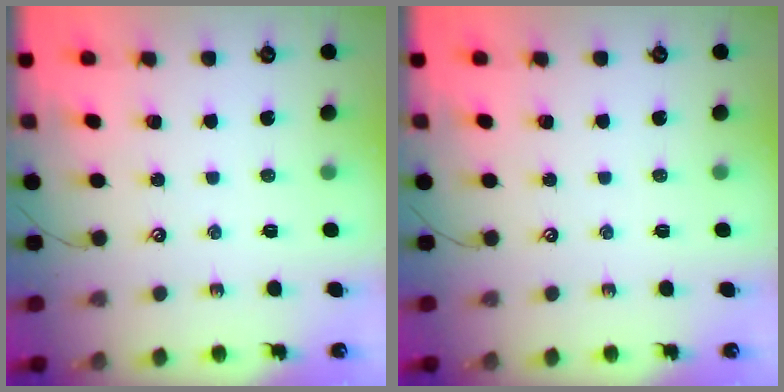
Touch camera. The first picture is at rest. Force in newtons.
{"total": 0.0}